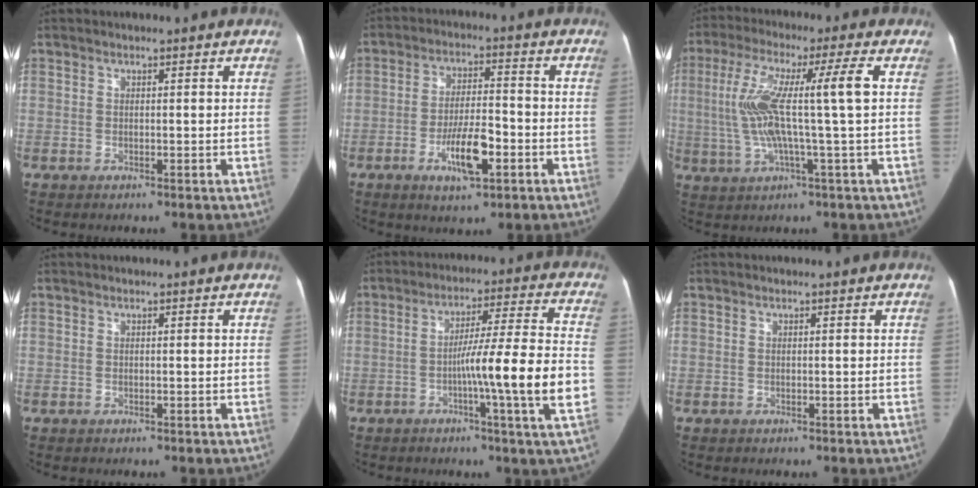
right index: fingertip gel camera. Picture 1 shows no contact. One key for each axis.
{"total": 8.7, "fx": -3.5, "fy": 2.4, "fz": 7.6, "tx": -0.142, "ty": 0.001, "tz": -0.057}
{"total": 12.3, "fx": 0.8, "fy": -0.6, "fz": 12.3, "tx": -0.243, "ty": 0.020, "tz": 0.011}
{"total": 0.0}
{"total": 13.9, "fx": -3.4, "fy": -1.7, "fz": 13.3, "tx": -0.213, "ty": -0.005, "tz": -0.061}
{"total": 0.0}